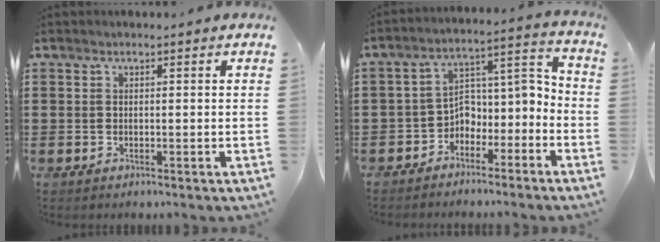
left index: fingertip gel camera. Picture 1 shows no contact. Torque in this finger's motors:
{"motor_torque": [-0.03, 0.18, 0.19, 0.03]}